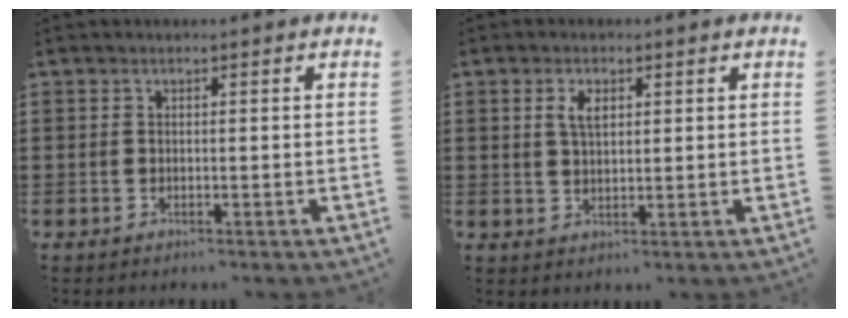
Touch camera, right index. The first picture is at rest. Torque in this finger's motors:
{"motor_torque": [0.12, -0.03, 0.09, 0.06]}